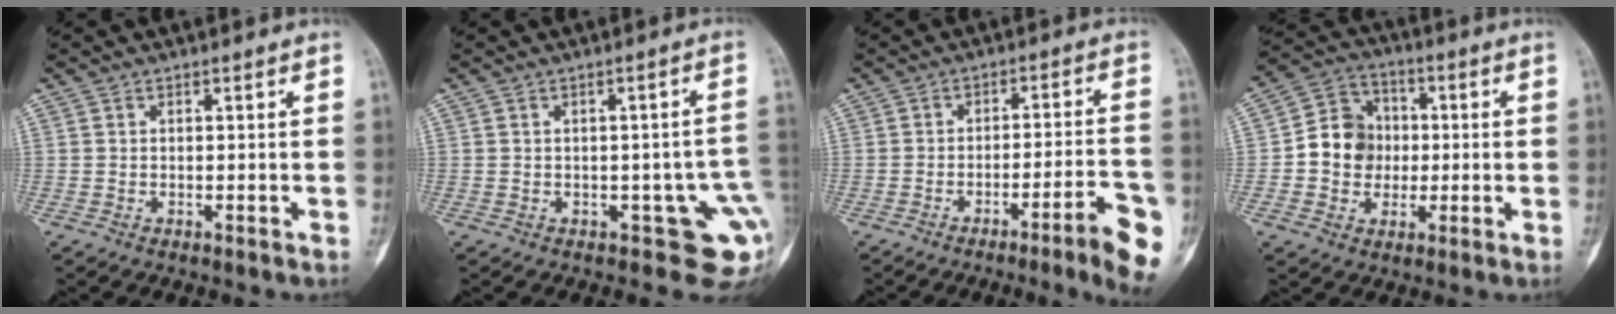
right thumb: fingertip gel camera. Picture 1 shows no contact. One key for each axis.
{"total": 8.5, "fx": -1.9, "fy": 4.1, "fz": 7.3, "tx": -0.053, "ty": 0.003, "tz": -0.018}
{"total": 10.9, "fx": -5.5, "fy": 1.3, "fz": 9.3, "tx": -0.120, "ty": 0.022, "tz": -0.075}
{"total": 10.6, "fx": -0.4, "fy": 9.4, "fz": 4.7, "tx": -0.042, "ty": 0.024, "tz": -0.016}